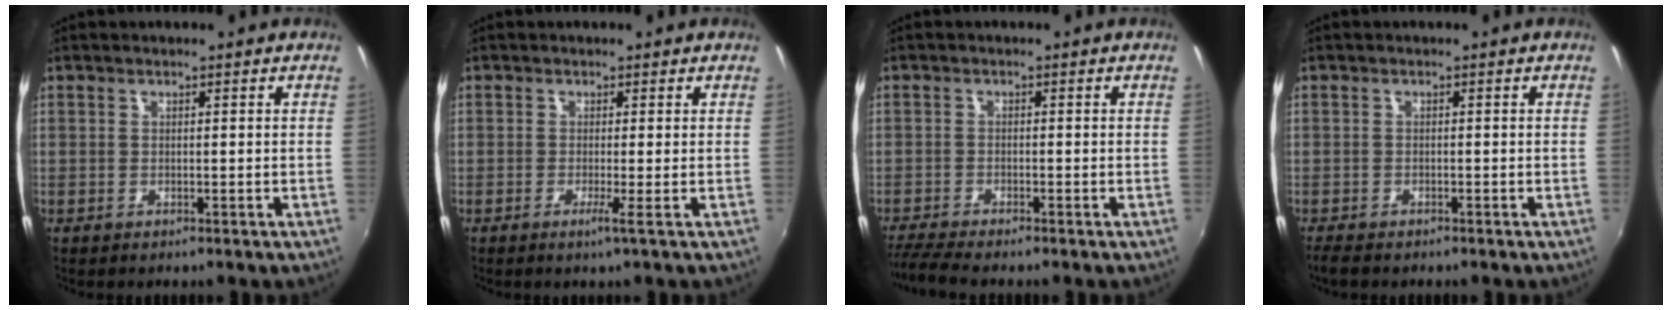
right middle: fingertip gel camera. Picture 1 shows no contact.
{"total": 1.5, "force": [-0.4, -0.7, 1.2], "torque": [-0.023, -0.008, -0.013]}
{"total": 5.2, "force": [-4.7, -0.1, 2.3], "torque": [-0.064, -0.024, -0.086]}
{"total": 3.0, "force": [-2.7, 0.7, 1.2], "torque": [-0.027, -0.019, -0.047]}